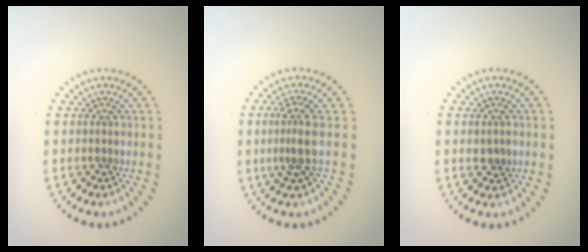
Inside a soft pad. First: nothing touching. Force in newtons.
{"total": 2.7, "press": 1.8, "slide": 1.9}
{"total": 1.5, "press": 1.5, "slide": 0.3}